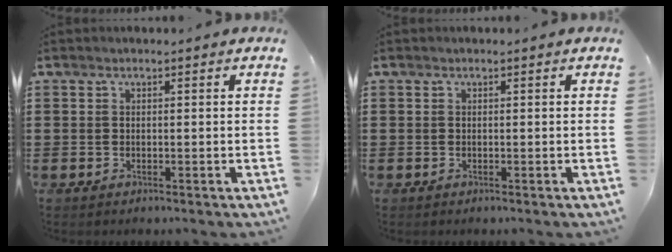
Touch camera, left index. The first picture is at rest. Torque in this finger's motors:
{"motor_torque": [-0.04, -0.03, 0.00, 0.00]}